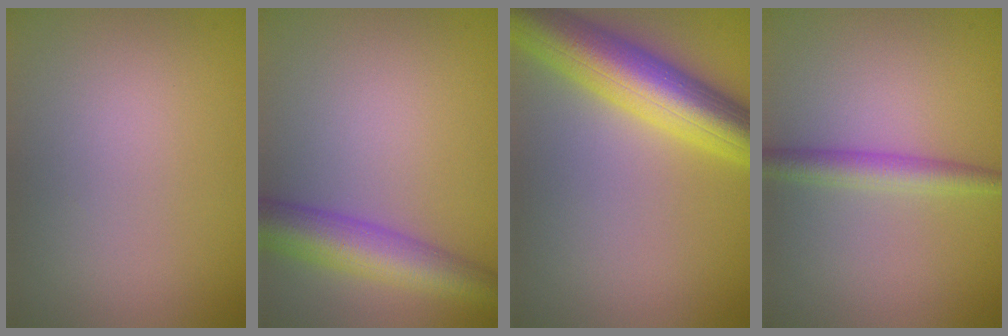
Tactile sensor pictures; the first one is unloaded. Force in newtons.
{"total": 6.1, "press": 6.1, "slide": 0.2}
{"total": 8.7, "press": 8.7, "slide": 0.4}
{"total": 2.5, "press": 2.5, "slide": 0.0}